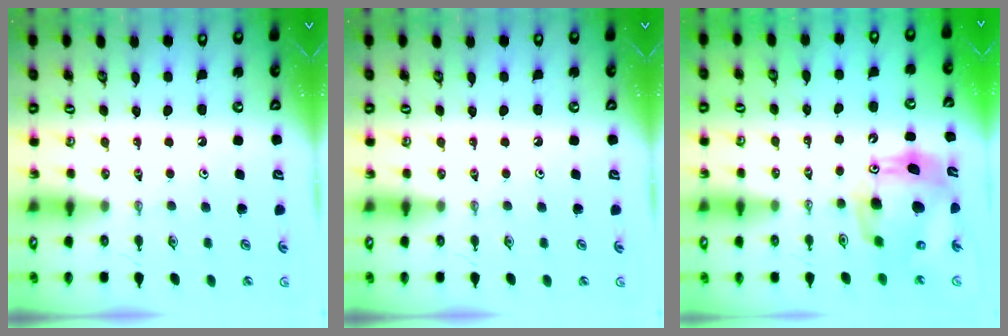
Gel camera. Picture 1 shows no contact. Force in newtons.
{"total": 0.0}
{"total": 13.9, "press": 13.8, "slide": 1.3}